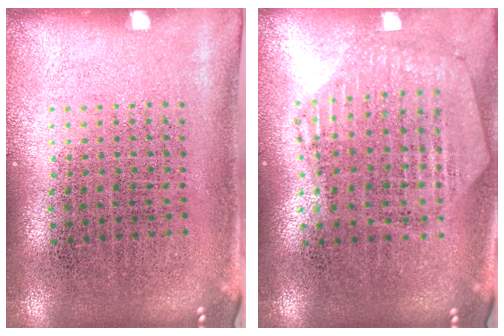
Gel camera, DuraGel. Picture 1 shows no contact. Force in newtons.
{"total": 1.1, "press": 1.1, "slide": 0.3}